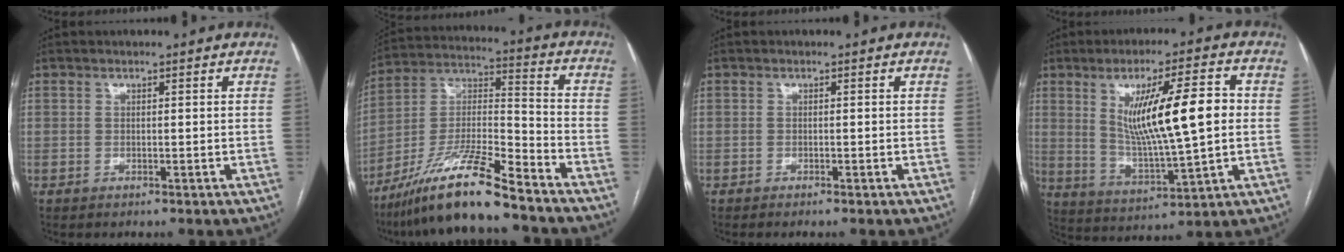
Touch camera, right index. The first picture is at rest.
{"total": 15.5, "force": [-12.0, 0.6, 9.8], "torque": [-0.186, -0.006, -0.216]}
{"total": 1.0, "force": [-0.9, -0.2, 0.6], "torque": [-0.007, 0.000, -0.012]}
{"total": 14.2, "force": [2.4, 1.7, 13.9], "torque": [-0.240, 0.001, 0.045]}